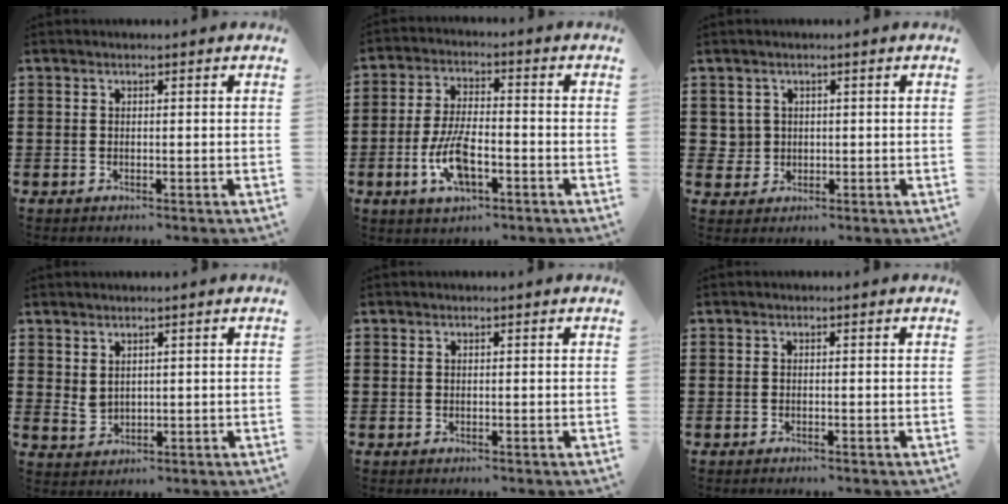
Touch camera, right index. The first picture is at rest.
{"total": 8.4, "force": [-2.9, 3.5, 7.0], "torque": [-0.161, -0.007, -0.058]}
{"total": 2.2, "force": [0.4, 2.2, 0.3], "torque": [-0.015, 0.010, 0.007]}
{"total": 2.1, "force": [1.5, 1.1, 0.9], "torque": [-0.022, 0.003, 0.030]}
{"total": 0.0}
{"total": 0.0}